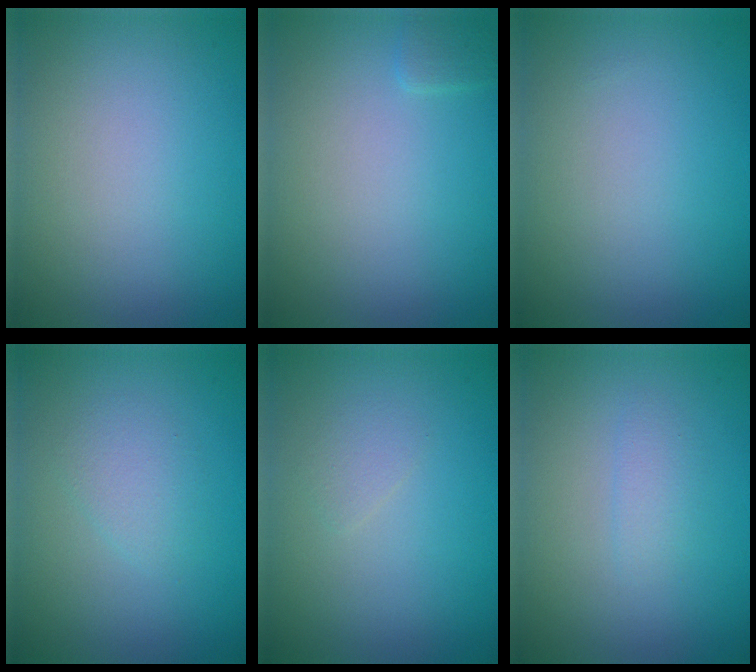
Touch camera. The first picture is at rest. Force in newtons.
{"total": 0.9, "press": 0.9, "slide": 0.0}
{"total": 0.0}
{"total": 1.6, "press": 1.6, "slide": 0.1}
{"total": 0.9, "press": 0.9, "slide": 0.1}
{"total": 1.1, "press": 1.1, "slide": 0.0}